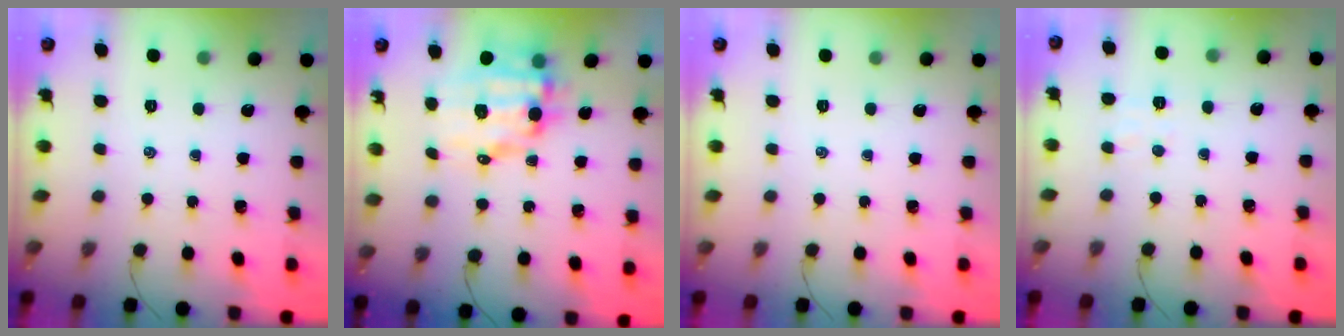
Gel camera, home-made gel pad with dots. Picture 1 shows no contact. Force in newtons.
{"total": 11.1, "press": 10.8, "slide": 2.6}
{"total": 0.0}
{"total": 4.5, "press": 4.4, "slide": 0.9}